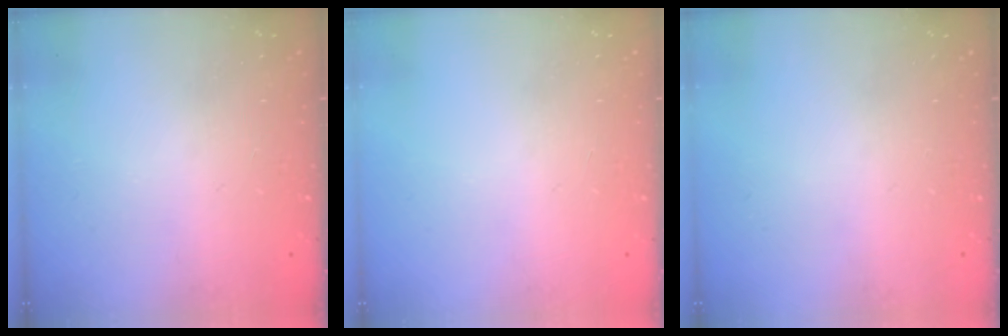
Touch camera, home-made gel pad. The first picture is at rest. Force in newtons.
{"total": 1.0, "press": 0.0, "slide": 1.0}
{"total": 0.0}